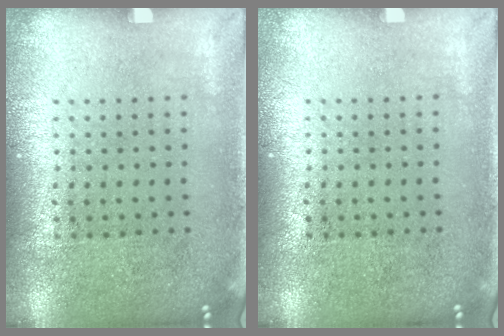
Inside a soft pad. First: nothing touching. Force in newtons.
{"total": 0.0}